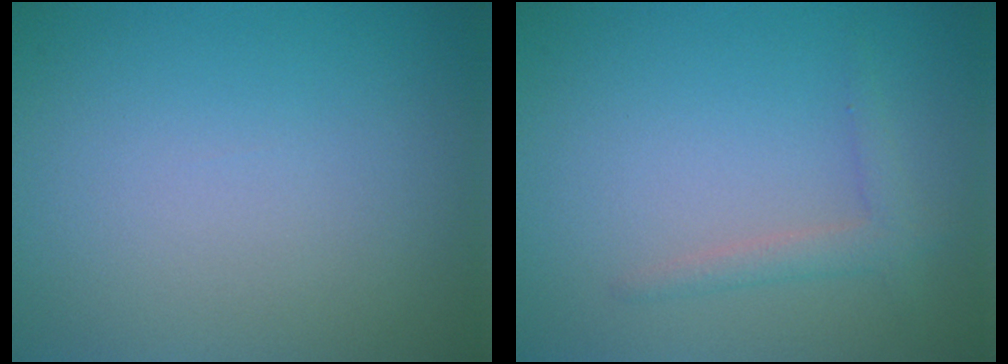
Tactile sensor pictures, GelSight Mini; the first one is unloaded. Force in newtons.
{"total": 1.6, "press": 1.6, "slide": 0.0}